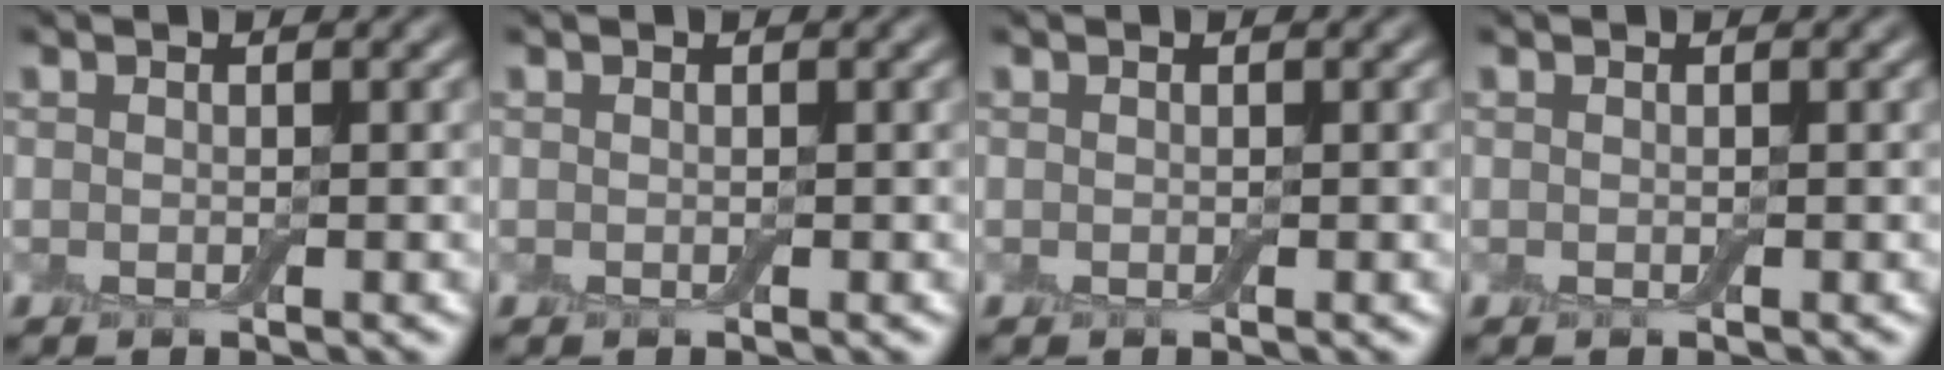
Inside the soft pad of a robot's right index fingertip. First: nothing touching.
{"total": 0.0}
{"total": 0.0}
{"total": 0.0}